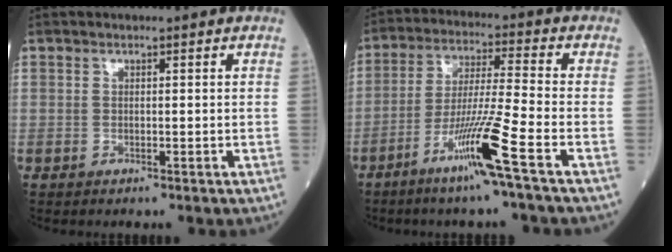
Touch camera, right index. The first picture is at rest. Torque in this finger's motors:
{"motor_torque": [0.54, -0.25, 0.76, 0.21]}